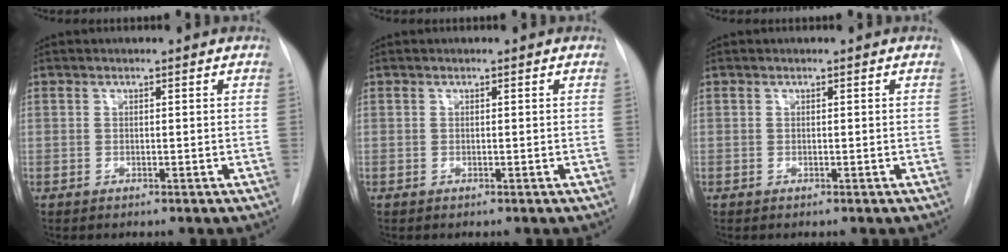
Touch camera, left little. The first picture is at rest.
{"total": 0.0}
{"total": 0.0}